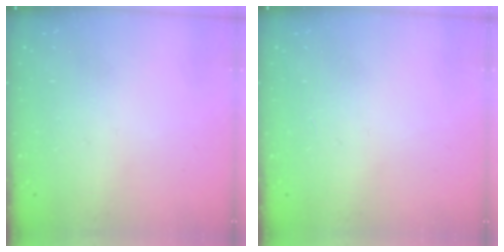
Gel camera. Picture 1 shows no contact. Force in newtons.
{"total": 0.0}